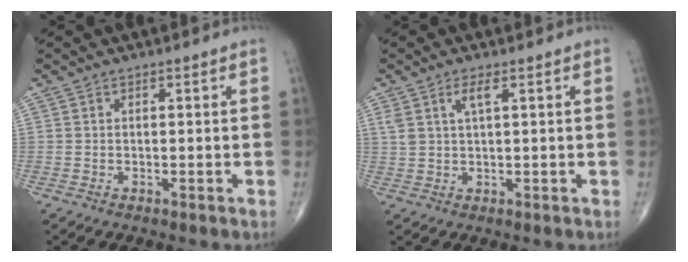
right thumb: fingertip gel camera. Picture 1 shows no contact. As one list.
[{"total": 3.2, "force": [1.5, 0.8, 2.7], "torque": [-0.061, 0.000, 0.034]}]